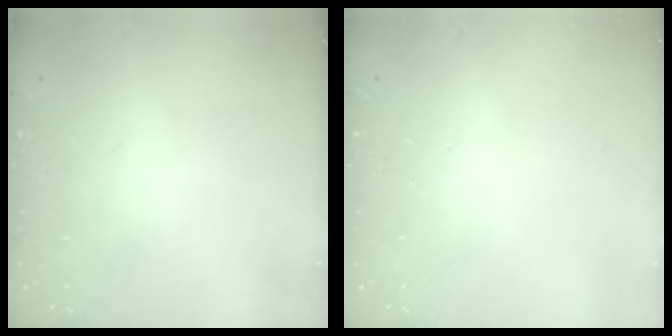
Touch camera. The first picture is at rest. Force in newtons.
{"total": 0.0}